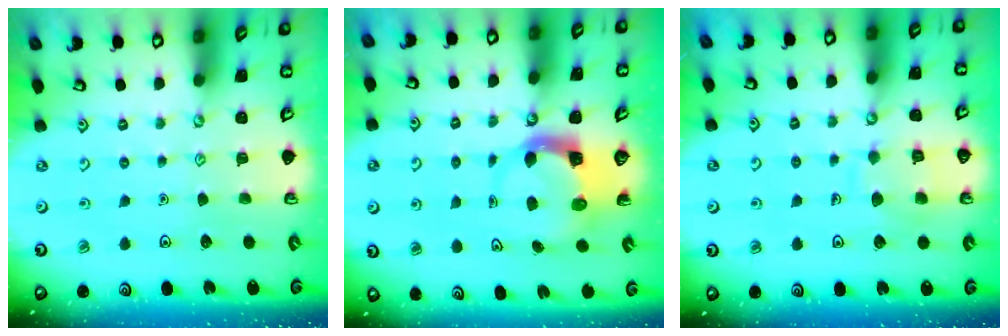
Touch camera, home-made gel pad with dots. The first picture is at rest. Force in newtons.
{"total": 3.8, "press": 3.8, "slide": 0.6}
{"total": 9.2, "press": 9.2, "slide": 0.7}